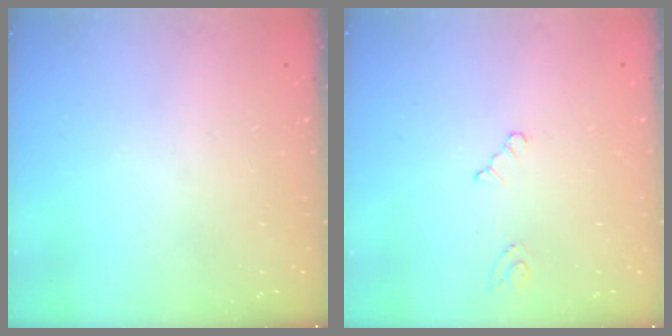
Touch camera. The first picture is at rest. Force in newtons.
{"total": 3.6, "press": 3.6, "slide": 0.4}